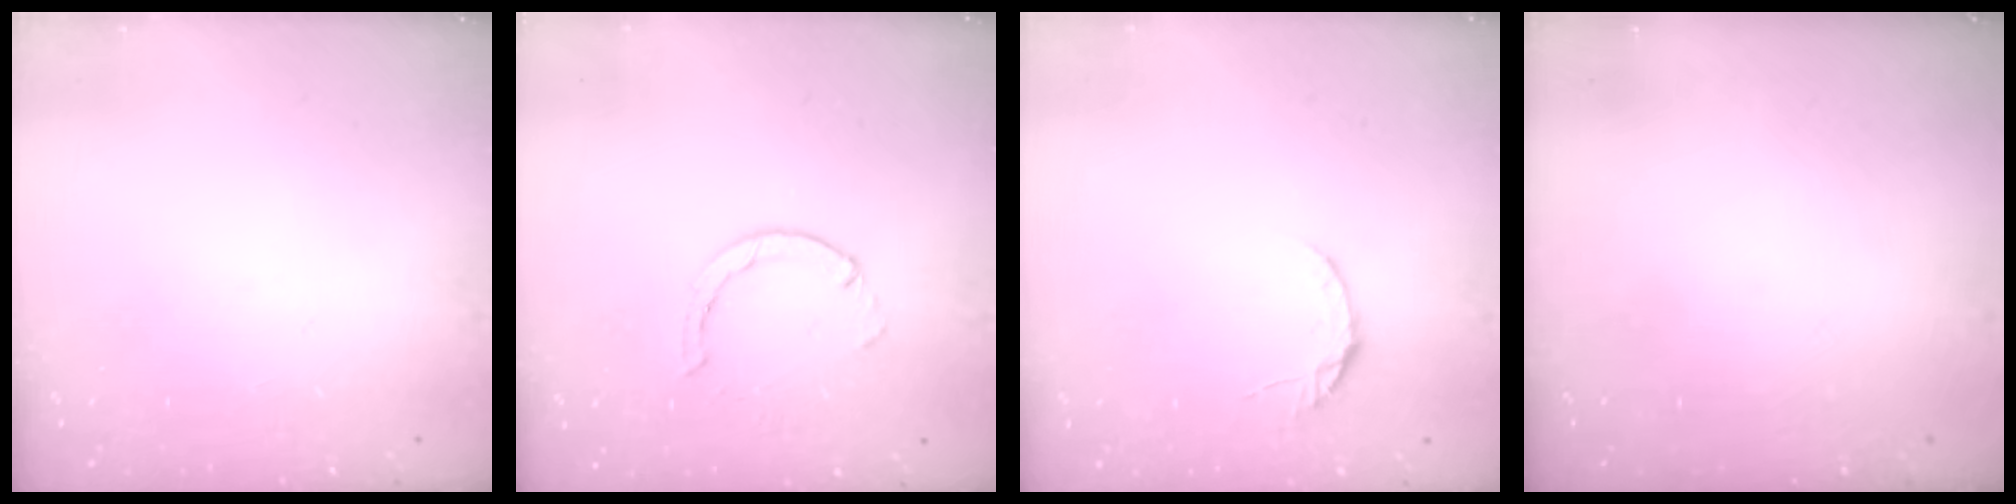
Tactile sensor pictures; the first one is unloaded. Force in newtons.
{"total": 2.9, "press": 2.9, "slide": 0.4}
{"total": 3.8, "press": 3.8, "slide": 0.4}
{"total": 0.0}